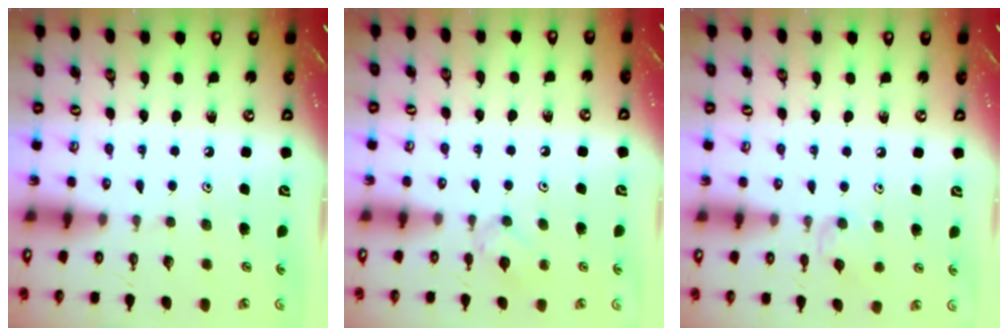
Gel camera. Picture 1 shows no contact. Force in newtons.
{"total": 2.9, "press": 2.8, "slide": 0.6}
{"total": 5.4, "press": 5.3, "slide": 1.0}